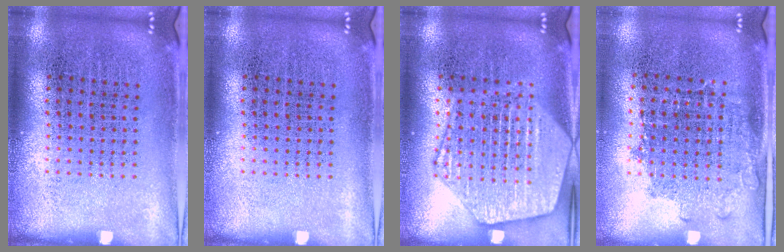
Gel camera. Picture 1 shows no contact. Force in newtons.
{"total": 0.0}
{"total": 3.7, "press": 3.6, "slide": 0.5}
{"total": 1.2, "press": 0.9, "slide": 0.8}